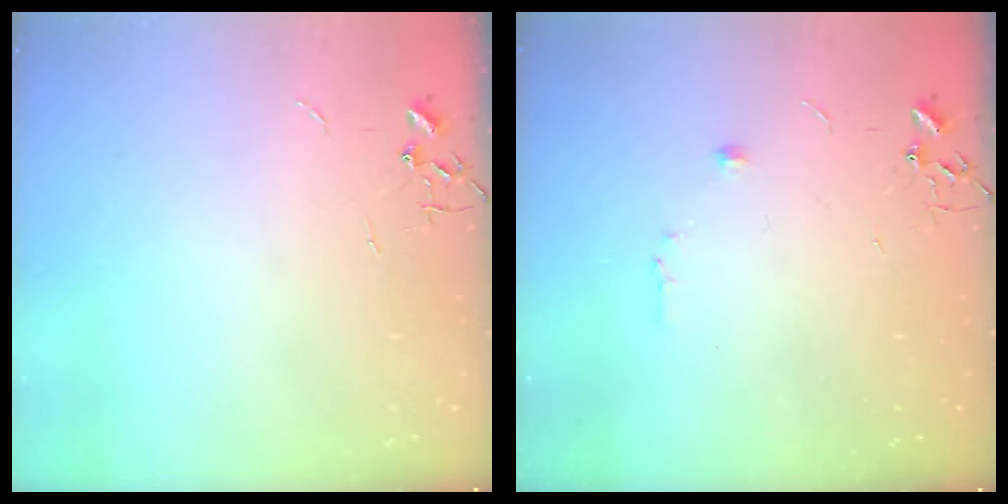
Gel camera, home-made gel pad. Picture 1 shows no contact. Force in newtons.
{"total": 6.2, "press": 6.0, "slide": 1.6}